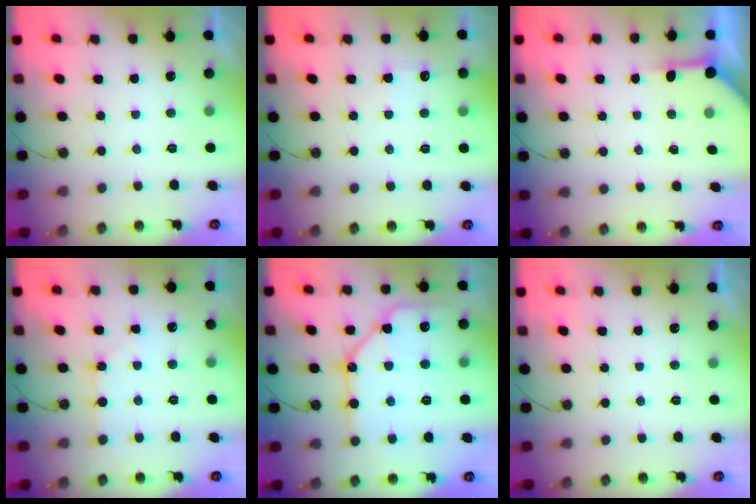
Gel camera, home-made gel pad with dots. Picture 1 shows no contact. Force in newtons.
{"total": 4.8, "press": 4.8, "slide": 0.5}
{"total": 3.9, "press": 3.9, "slide": 0.5}
{"total": 0.9, "press": 0.8, "slide": 0.2}
{"total": 15.5, "press": 15.4, "slide": 1.8}
{"total": 0.0}